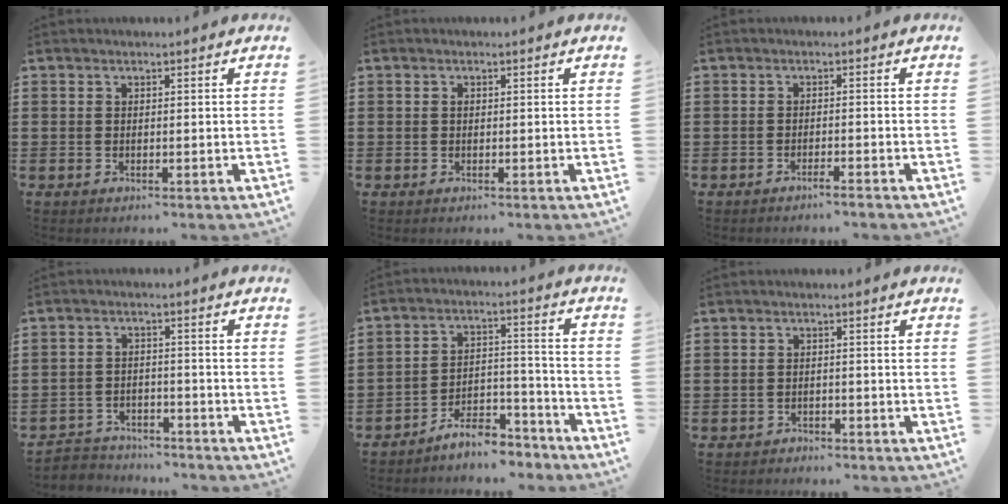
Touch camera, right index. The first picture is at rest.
{"total": 0.5, "force": [0.0, 0.3, 0.4], "torque": [-0.009, -0.001, 0.001]}
{"total": 1.6, "force": [-1.4, -0.3, 0.6], "torque": [-0.011, -0.001, -0.027]}
{"total": 3.3, "force": [-3.2, 0.6, -0.4], "torque": [-0.004, 0.000, -0.072]}
{"total": 7.2, "force": [-6.7, 1.6, 2.0], "torque": [-0.024, 0.024, -0.126]}
{"total": 1.1, "force": [-1.1, 0.3, -0.2], "torque": [-0.001, 0.003, -0.025]}